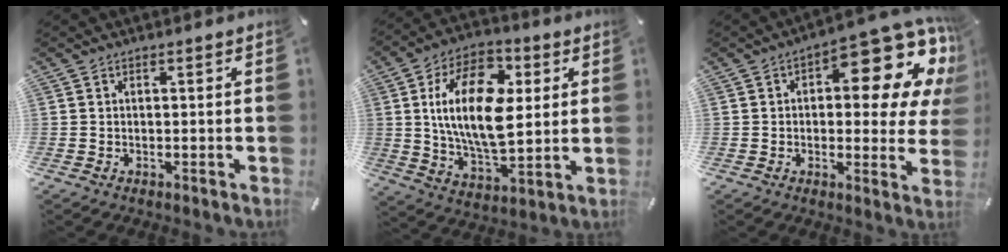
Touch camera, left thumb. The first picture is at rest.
{"total": 19.4, "force": [4.3, 11.3, 15.2], "torque": [-0.293, 0.003, 0.070]}
{"total": 16.6, "force": [8.2, 6.7, 12.8], "torque": [-0.158, -0.075, 0.130]}